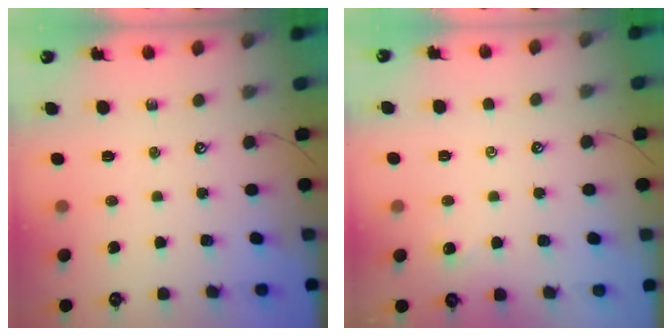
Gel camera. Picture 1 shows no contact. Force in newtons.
{"total": 1.5, "press": 1.4, "slide": 0.4}